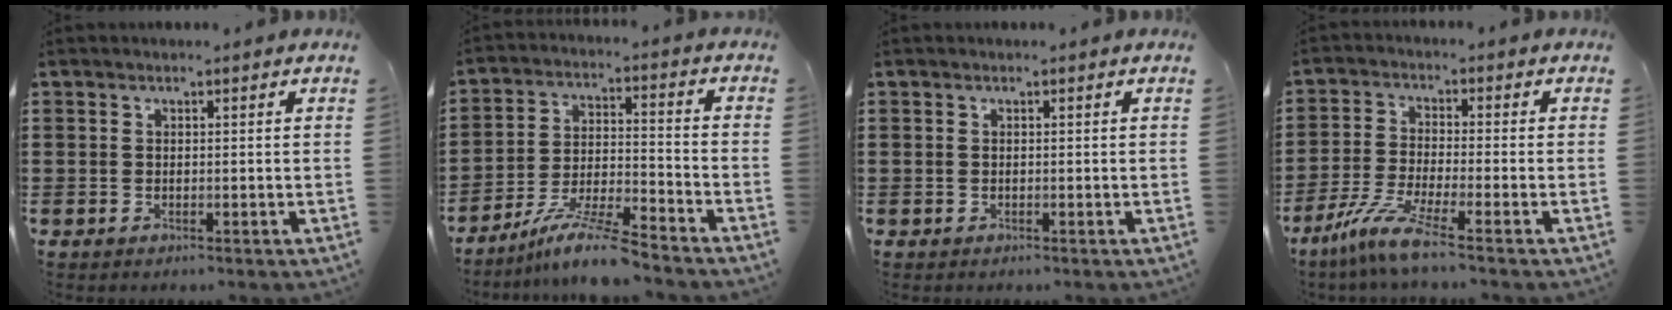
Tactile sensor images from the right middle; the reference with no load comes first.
{"total": 8.9, "force": [-7.6, 0.4, 4.7], "torque": [-0.094, 0.001, -0.148]}
{"total": 0.0}
{"total": 6.6, "force": [-4.7, 0.1, 4.5], "torque": [-0.107, -0.022, -0.095]}